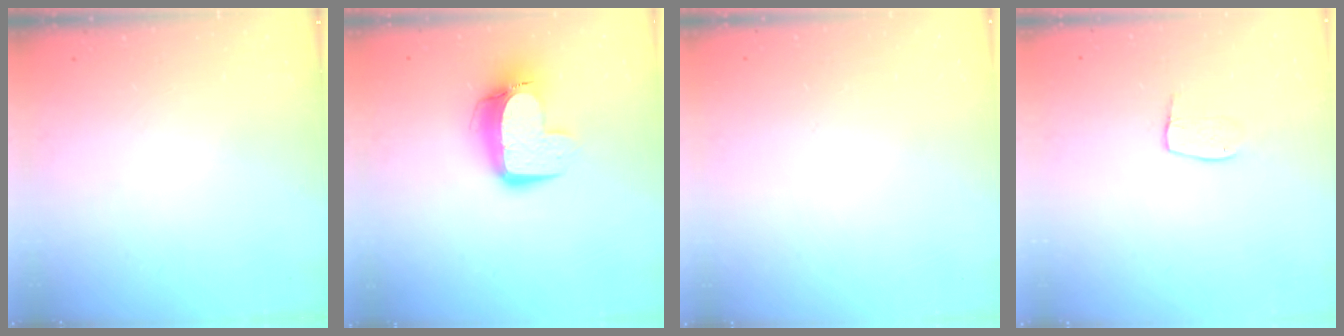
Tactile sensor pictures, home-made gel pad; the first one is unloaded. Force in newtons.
{"total": 11.5, "press": 11.5, "slide": 1.0}
{"total": 0.0}
{"total": 5.9, "press": 5.9, "slide": 0.4}